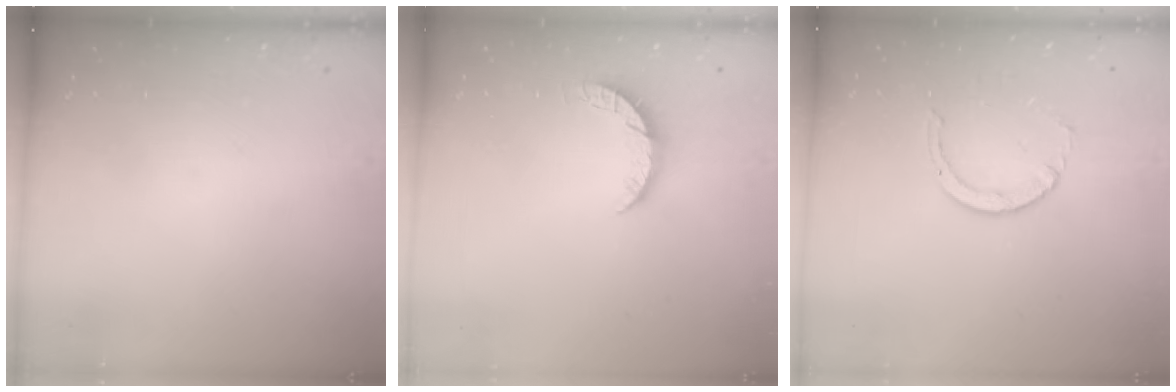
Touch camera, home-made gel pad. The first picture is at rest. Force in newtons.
{"total": 5.2, "press": 5.1, "slide": 0.4}
{"total": 3.6, "press": 3.6, "slide": 0.4}